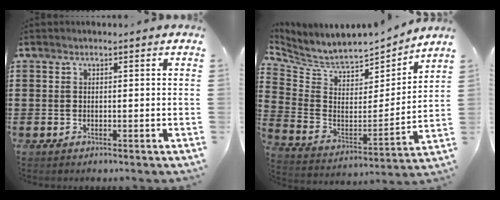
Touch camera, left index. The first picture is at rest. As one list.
[{"total": 5.8, "force": [5.4, 1.6, 1.2], "torque": [-0.058, -0.049, 0.090]}]